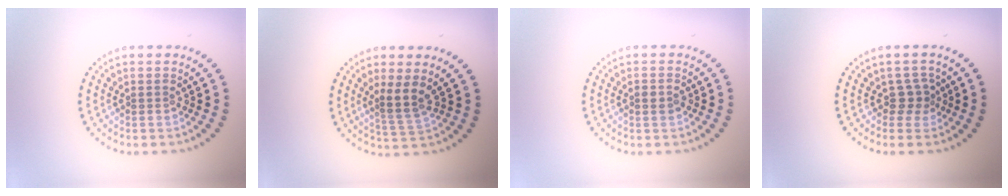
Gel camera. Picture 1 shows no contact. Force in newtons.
{"total": 2.6, "press": 1.9, "slide": 1.8}
{"total": 1.0, "press": 1.0, "slide": 0.2}
{"total": 1.9, "press": 1.5, "slide": 1.3}